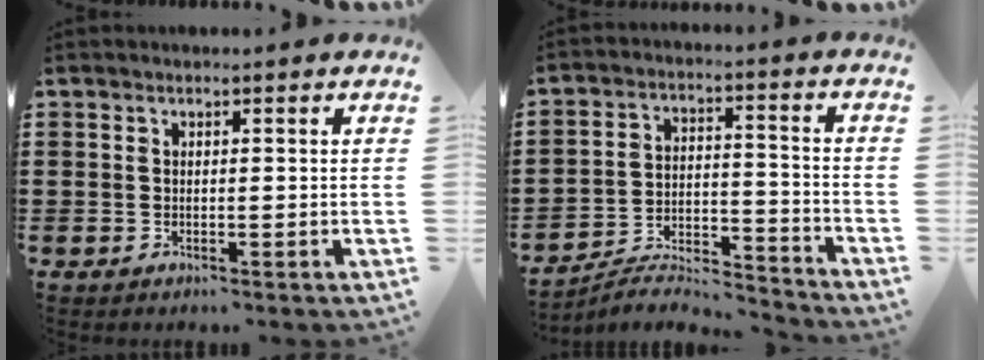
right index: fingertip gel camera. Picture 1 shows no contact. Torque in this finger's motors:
{"motor_torque": [0.09, 1.16, -1.05, -0.21]}